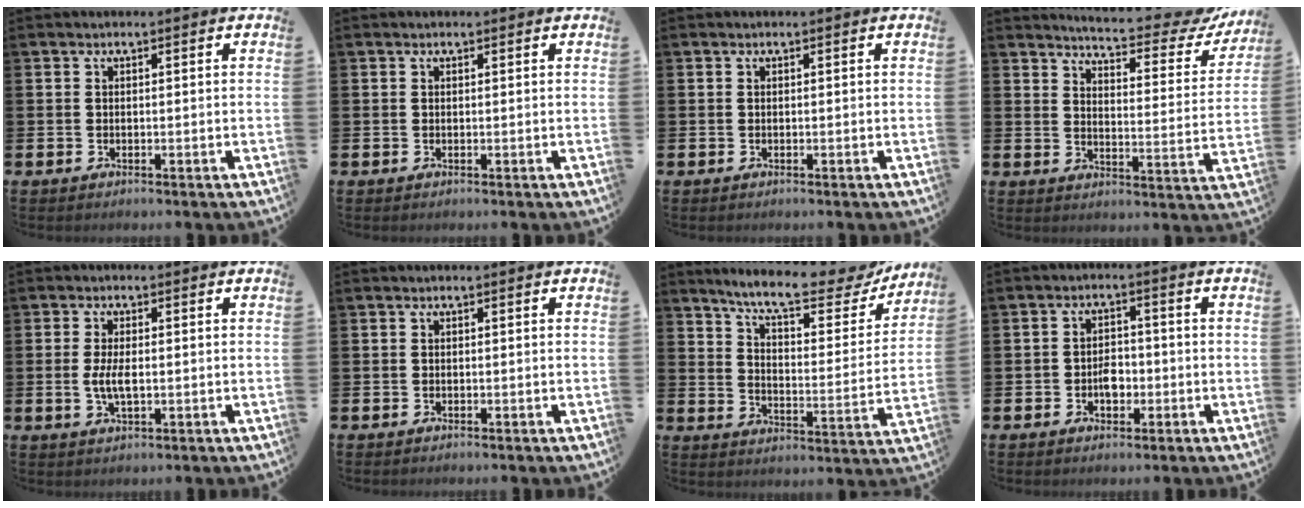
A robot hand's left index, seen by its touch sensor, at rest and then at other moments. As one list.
[{"total": 0.0}, {"total": 0.0}, {"total": 5.9, "force": [5.7, 0.7, 1.4], "torque": [-0.043, -0.052, 0.091]}, {"total": 3.7, "force": [-0.1, 1.6, 3.3], "torque": [-0.067, 0.002, -0.007]}, {"total": 0.0}, {"total": 9.8, "force": [8.7, 1.8, 4.3], "torque": [-0.105, -0.055, 0.145]}, {"total": 3.0, "force": [-0.8, 2.1, 1.9], "torque": [-0.026, 0.001, -0.020]}]